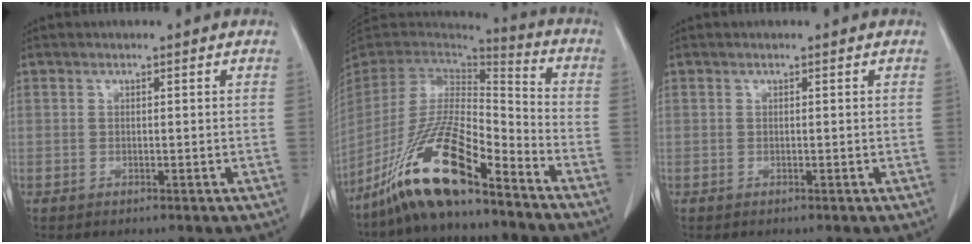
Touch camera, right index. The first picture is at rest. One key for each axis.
{"total": 16.2, "fx": -11.0, "fy": 2.8, "fz": 11.5, "tx": -0.224, "ty": -0.010, "tz": -0.205}
{"total": 0.0}